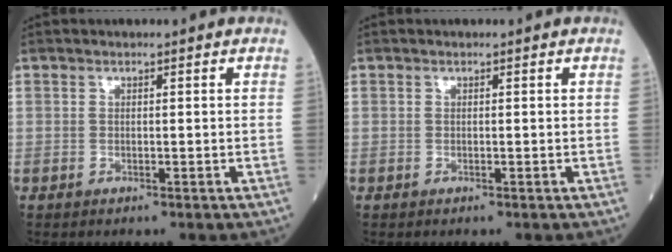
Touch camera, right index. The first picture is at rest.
{"total": 0.0}